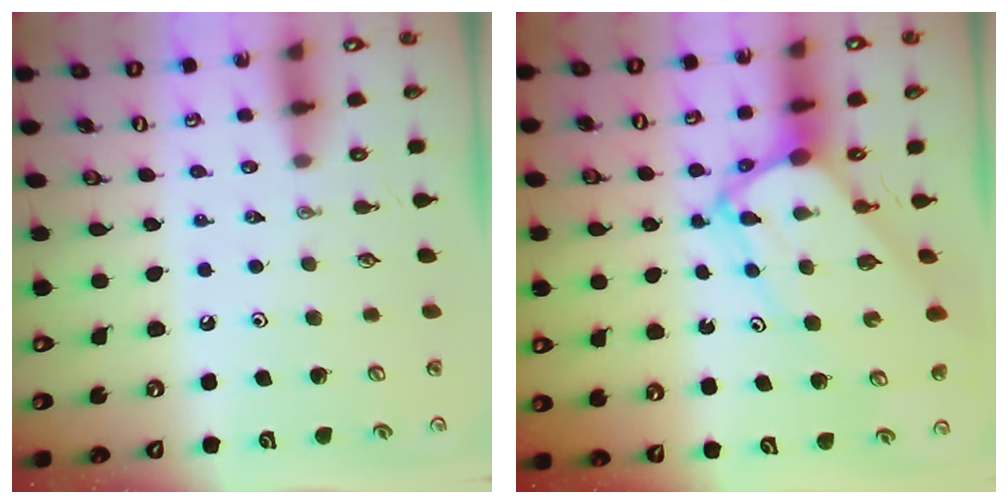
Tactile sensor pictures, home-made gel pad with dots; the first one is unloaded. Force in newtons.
{"total": 10.1, "press": 10.0, "slide": 0.9}